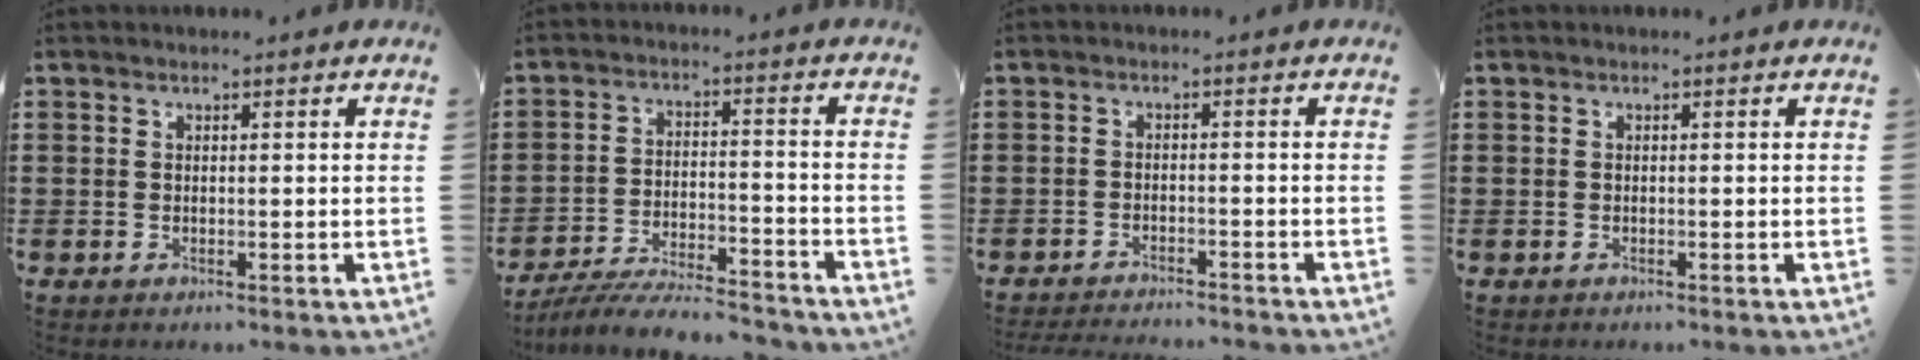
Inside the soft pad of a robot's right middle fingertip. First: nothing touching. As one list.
[{"total": 7.2, "force": [-6.8, 0.6, 2.2], "torque": [-0.041, 0.004, -0.132]}, {"total": 2.5, "force": [-2.5, 0.0, 0.2], "torque": [-0.006, 0.001, -0.053]}, {"total": 0.0}]